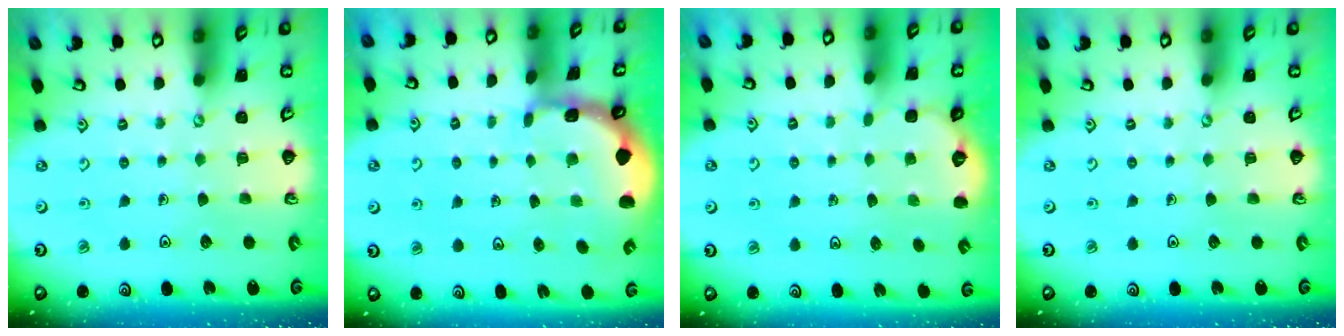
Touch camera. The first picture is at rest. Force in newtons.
{"total": 1.3, "press": 1.3, "slide": 0.2}
{"total": 1.6, "press": 0.7, "slide": 1.5}
{"total": 0.0}